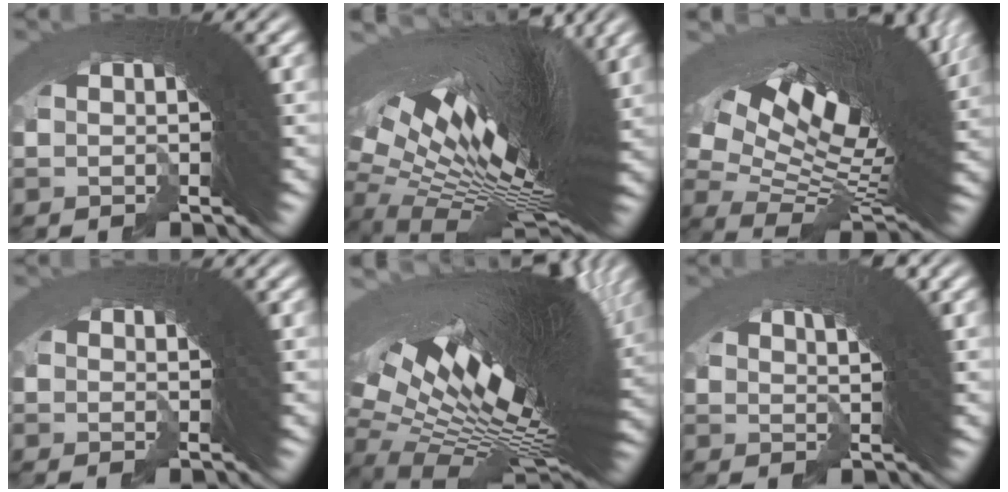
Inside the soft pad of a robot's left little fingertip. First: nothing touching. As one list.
[{"total": 20.0, "force": [0.5, 8.2, 18.2], "torque": [-0.291, -0.019, 0.026]}, {"total": 14.5, "force": [3.2, 6.6, 12.5], "torque": [-0.195, -0.012, 0.064]}, {"total": 0.6, "force": [-0.4, -0.2, 0.4], "torque": [-0.001, -0.002, -0.005]}, {"total": 22.1, "force": [1.3, 9.6, 19.9], "torque": [-0.308, -0.019, 0.034]}, {"total": 4.9, "force": [2.5, 1.0, 4.1], "torque": [-0.044, 0.030, 0.027]}]